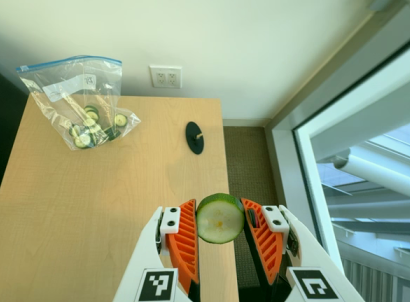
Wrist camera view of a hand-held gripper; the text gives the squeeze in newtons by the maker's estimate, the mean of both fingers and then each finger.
{"total": 9.0, "left": 9.1, "right": 8.8}